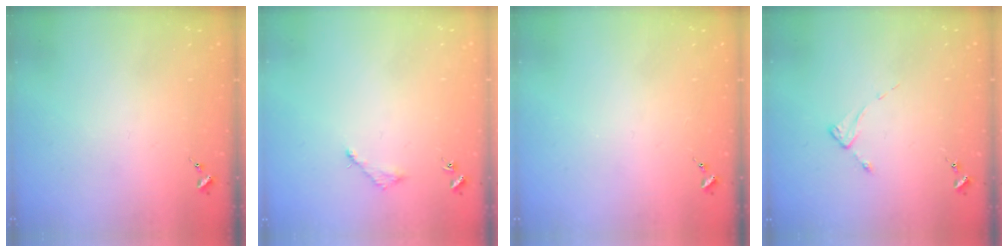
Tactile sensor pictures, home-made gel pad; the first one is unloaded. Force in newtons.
{"total": 3.0, "press": 3.0, "slide": 0.4}
{"total": 0.0}
{"total": 2.3, "press": 2.3, "slide": 0.3}